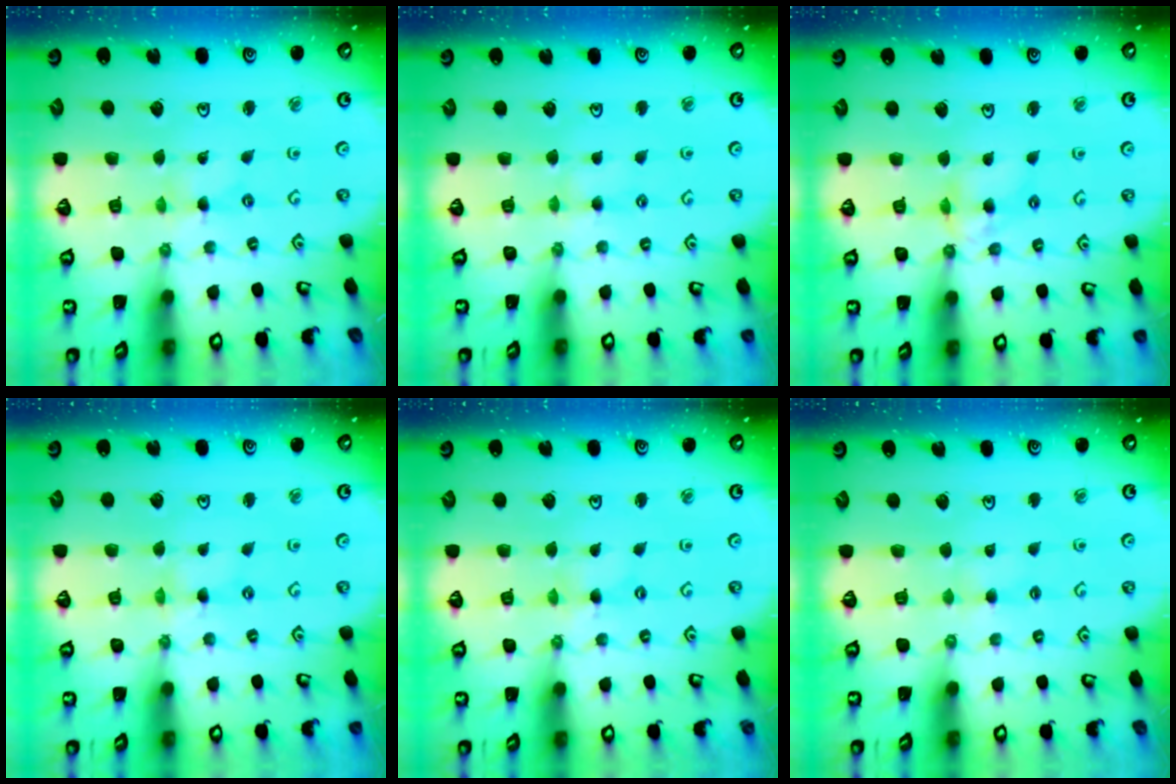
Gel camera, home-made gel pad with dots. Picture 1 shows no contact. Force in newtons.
{"total": 2.2, "press": 2.2, "slide": 0.3}
{"total": 6.7, "press": 6.6, "slide": 0.5}
{"total": 0.0}
{"total": 0.0}
{"total": 1.0, "press": 1.0, "slide": 0.3}